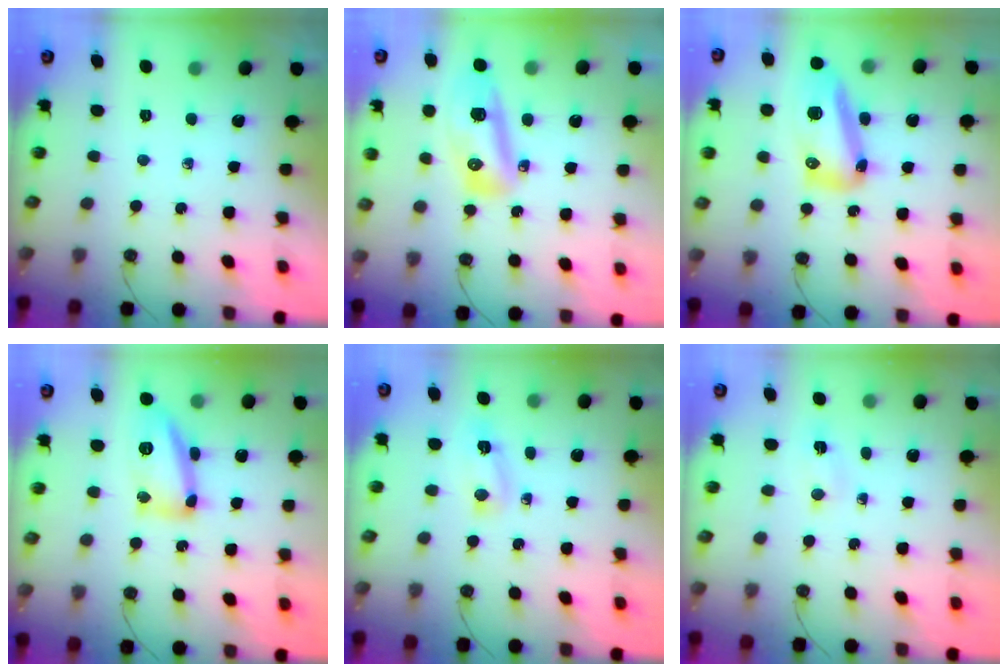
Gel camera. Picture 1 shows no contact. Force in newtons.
{"total": 14.1, "press": 13.6, "slide": 3.7}
{"total": 15.0, "press": 14.9, "slide": 1.3}
{"total": 14.3, "press": 14.3, "slide": 1.1}
{"total": 3.5, "press": 3.1, "slide": 1.5}
{"total": 2.1, "press": 1.6, "slide": 1.3}